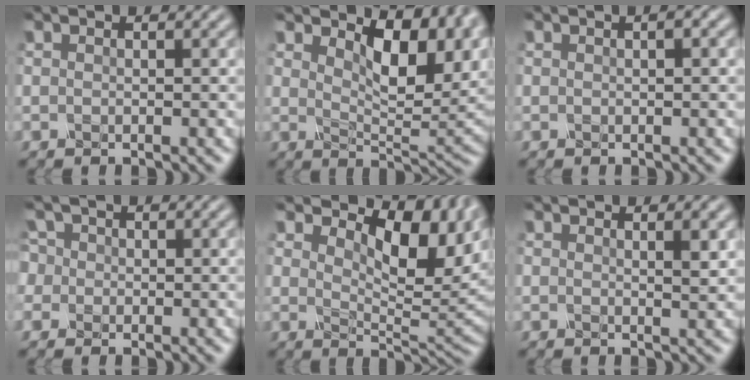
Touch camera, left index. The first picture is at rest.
{"total": 8.7, "force": [3.4, 4.1, 6.8], "torque": [-0.106, -0.007, 0.054]}
{"total": 0.8, "force": [0.2, 0.2, 0.7], "torque": [-0.011, 0.002, 0.003]}
{"total": 3.6, "force": [1.1, 3.2, 1.5], "torque": [-0.038, 0.018, 0.001]}
{"total": 9.2, "force": [3.1, 4.6, 7.3], "torque": [-0.110, -0.004, 0.046]}
{"total": 1.6, "force": [0.8, 0.5, 1.4], "torque": [-0.013, -0.001, 0.009]}